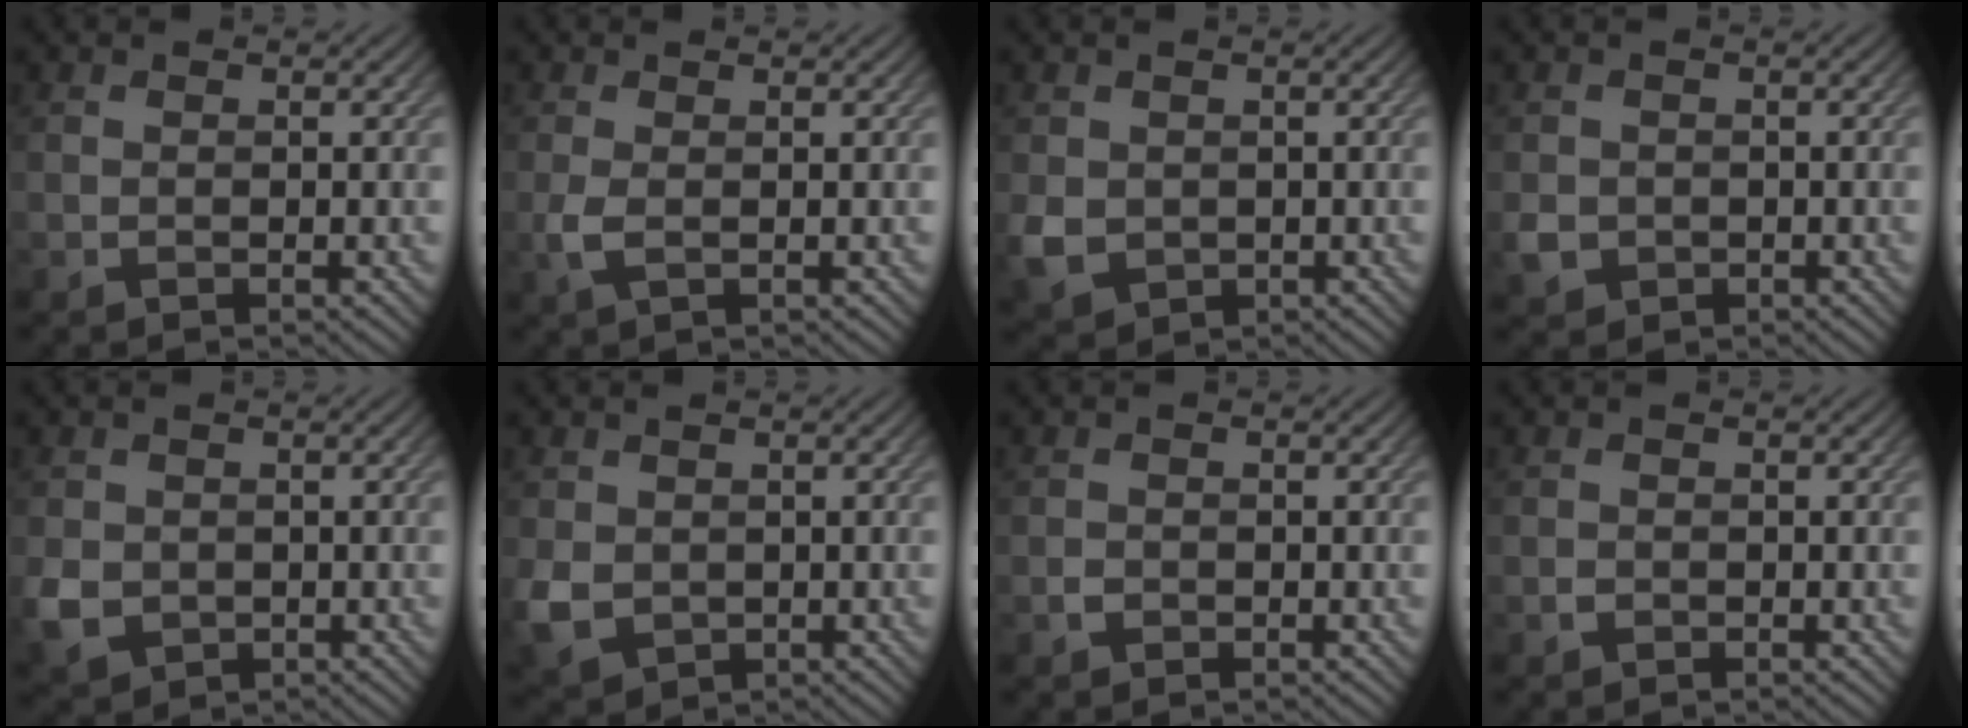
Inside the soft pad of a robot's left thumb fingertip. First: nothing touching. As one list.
[{"total": 1.8, "force": [0.0, 0.7, 1.7], "torque": [-0.048, -0.001, -0.002]}, {"total": 3.8, "force": [-0.1, 3.3, 1.8], "torque": [-0.057, -0.012, -0.002]}, {"total": 2.5, "force": [-0.6, 2.2, 0.8], "torque": [-0.022, -0.007, -0.014]}, {"total": 4.1, "force": [-0.6, 3.7, 1.9], "torque": [-0.055, -0.014, -0.014]}, {"total": 4.5, "force": [0.0, 3.8, 2.4], "torque": [-0.074, -0.016, 0.000]}, {"total": 0.9, "force": [-0.4, 0.7, 0.3], "torque": [-0.005, -0.003, -0.010]}, {"total": 0.5, "force": [-0.3, 0.5, 0.2], "torque": [-0.003, -0.003, -0.006]}]